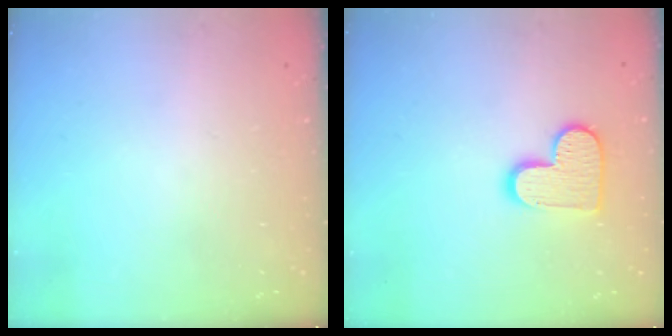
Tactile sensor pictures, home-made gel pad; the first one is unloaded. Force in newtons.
{"total": 11.7, "press": 11.6, "slide": 0.6}